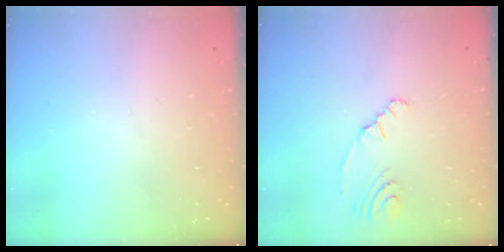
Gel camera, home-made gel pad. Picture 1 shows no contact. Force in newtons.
{"total": 4.9, "press": 1.9, "slide": 4.6}